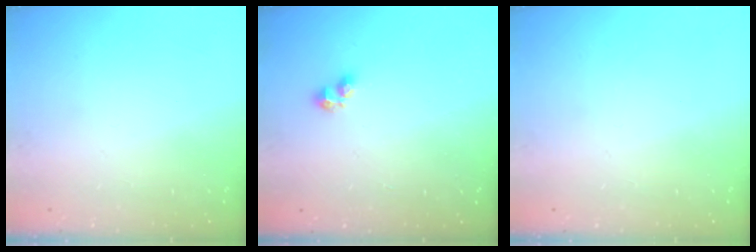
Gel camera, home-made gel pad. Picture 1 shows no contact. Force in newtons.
{"total": 1.8, "press": 1.7, "slide": 0.5}
{"total": 0.0}